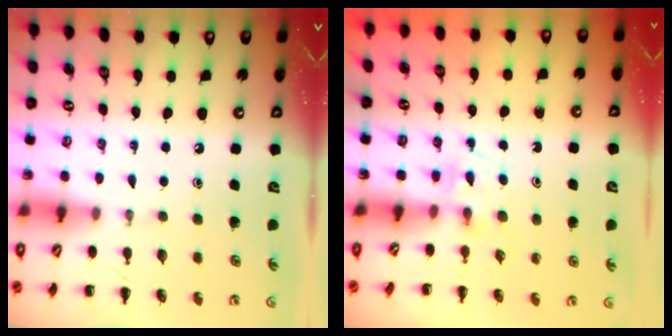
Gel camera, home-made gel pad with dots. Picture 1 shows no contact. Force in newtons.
{"total": 3.8, "press": 3.5, "slide": 1.4}